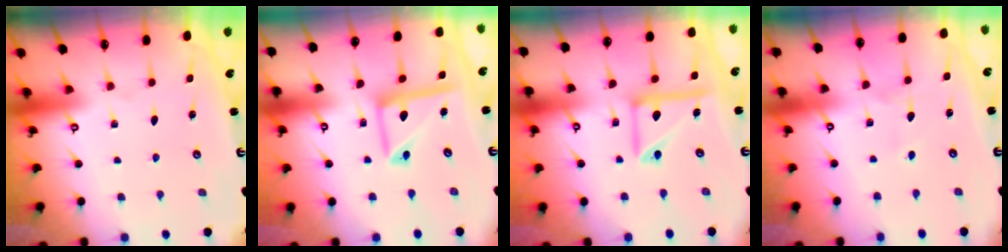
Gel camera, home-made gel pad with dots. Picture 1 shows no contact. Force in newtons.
{"total": 12.1, "press": 12.0, "slide": 1.3}
{"total": 13.4, "press": 13.2, "slide": 1.9}
{"total": 2.1, "press": 2.1, "slide": 0.2}